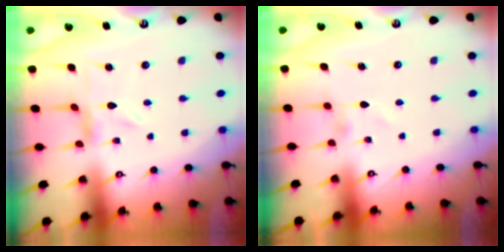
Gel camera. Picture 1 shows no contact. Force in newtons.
{"total": 0.9, "press": 0.9, "slide": 0.1}